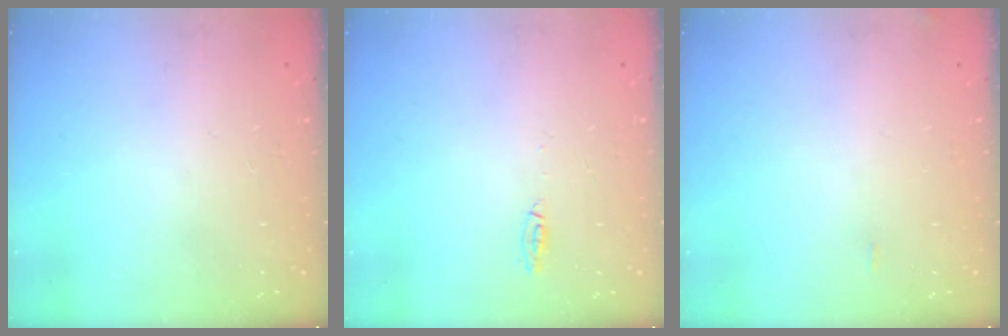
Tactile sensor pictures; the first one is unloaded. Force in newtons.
{"total": 5.2, "press": 4.1, "slide": 3.2}
{"total": 4.8, "press": 4.5, "slide": 1.5}